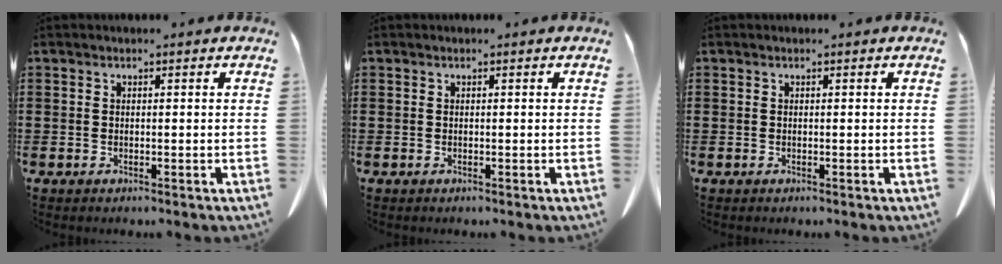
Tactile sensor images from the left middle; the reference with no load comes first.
{"total": 0.0}
{"total": 0.0}